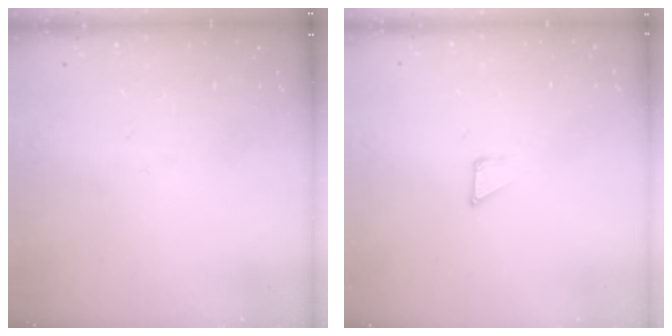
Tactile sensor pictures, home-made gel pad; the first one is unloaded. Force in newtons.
{"total": 1.6, "press": 1.6, "slide": 0.1}